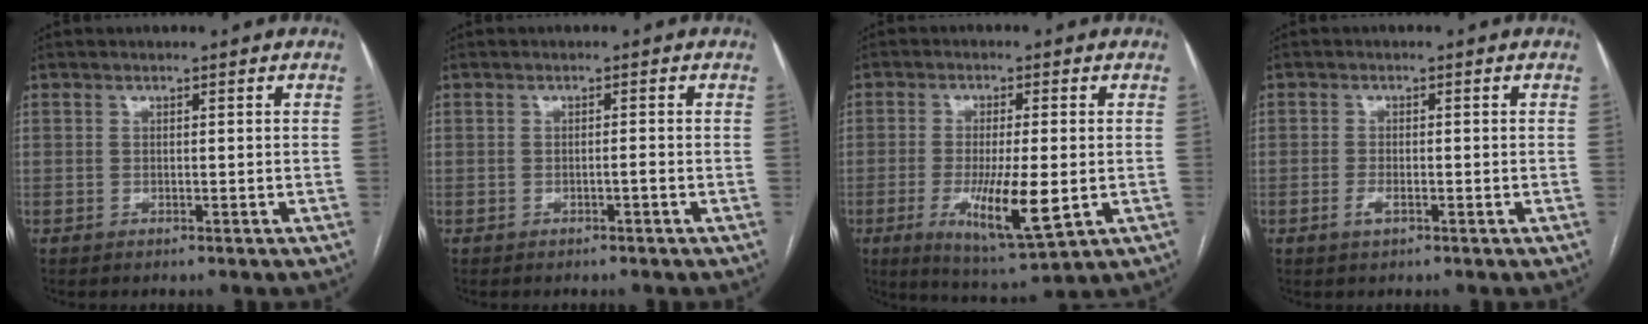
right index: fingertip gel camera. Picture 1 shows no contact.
{"total": 0.6, "force": [-0.4, -0.1, 0.5], "torque": [-0.006, 0.002, -0.007]}
{"total": 10.5, "force": [-2.3, 1.5, 10.2], "torque": [-0.184, -0.029, -0.034]}
{"total": 1.7, "force": [-0.8, 0.5, 1.4], "torque": [-0.028, 0.000, -0.012]}